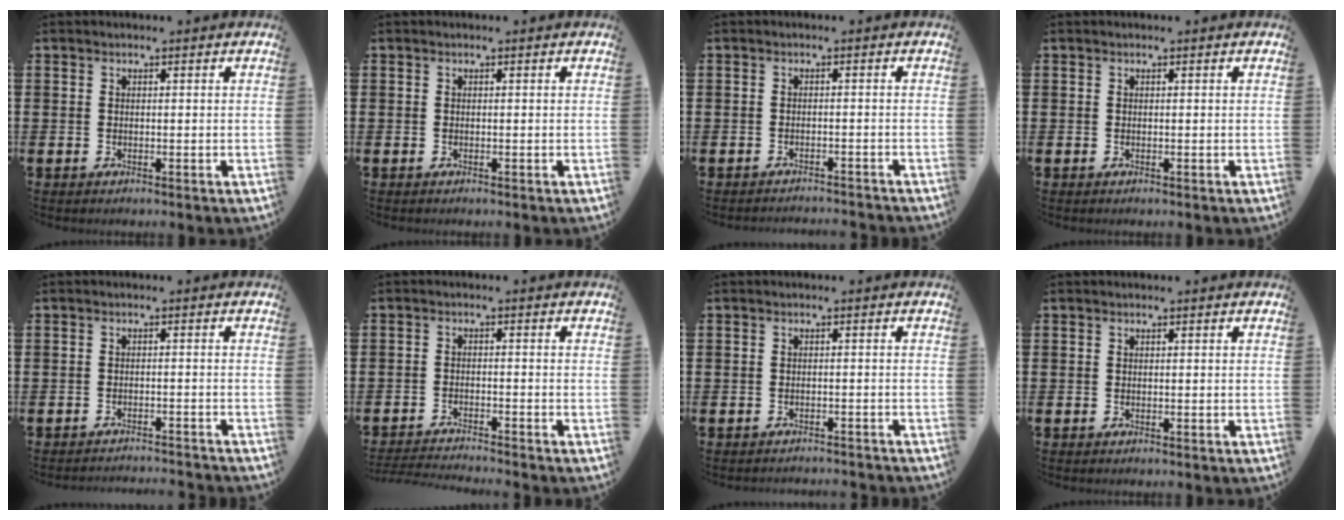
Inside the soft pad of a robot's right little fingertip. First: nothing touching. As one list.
[{"total": 0.0}, {"total": 1.2, "force": [-1.2, -0.2, 0.0], "torque": [-0.002, 0.003, -0.025]}, {"total": 0.0}, {"total": 1.5, "force": [-1.5, -0.2, 0.0], "torque": [-0.002, 0.005, -0.031]}, {"total": 2.0, "force": [-2.0, -0.2, 0.2], "torque": [-0.004, 0.002, -0.041]}, {"total": 1.0, "force": [-1.0, -0.1, 0.0], "torque": [-0.002, 0.001, -0.021]}, {"total": 0.0}]